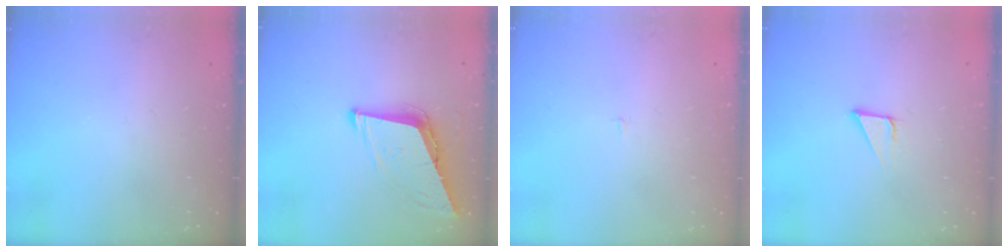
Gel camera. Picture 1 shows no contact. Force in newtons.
{"total": 9.3, "press": 8.9, "slide": 2.7}
{"total": 1.2, "press": 1.2, "slide": 0.1}
{"total": 3.3, "press": 3.3, "slide": 0.1}